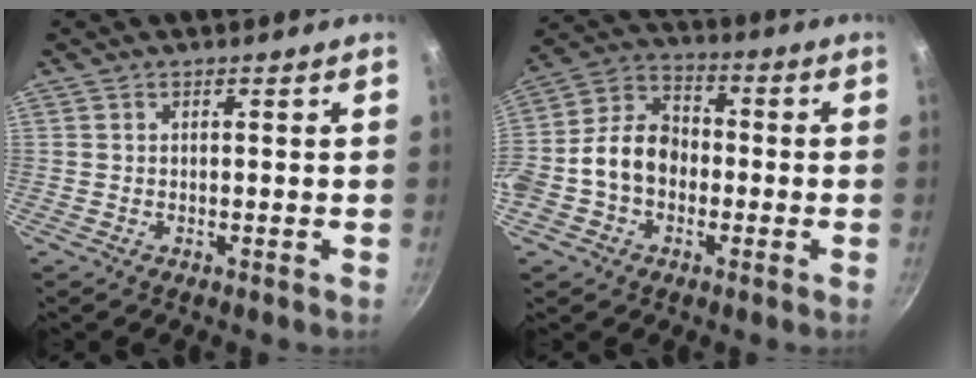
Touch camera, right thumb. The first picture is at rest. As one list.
[{"total": 12.9, "force": [-2.2, 9.9, 8.1], "torque": [-0.111, 0.043, -0.057]}]